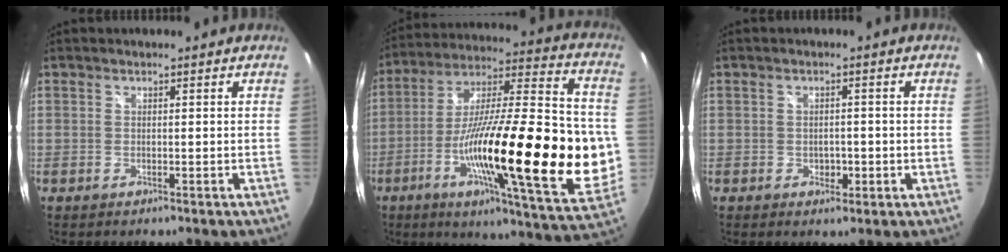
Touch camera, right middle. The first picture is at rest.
{"total": 33.3, "force": [-7.1, 7.1, 31.8], "torque": [-0.508, -0.038, -0.108]}
{"total": 2.6, "force": [-0.7, 1.9, 1.6], "torque": [-0.025, -0.001, -0.007]}